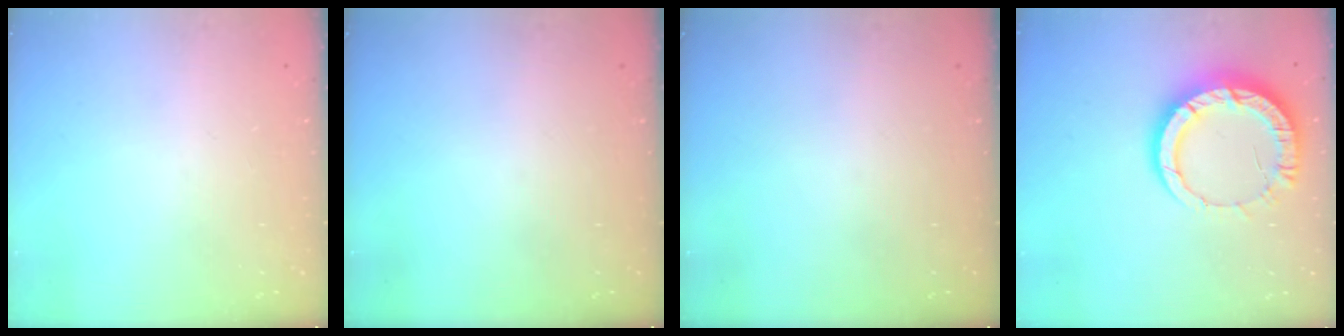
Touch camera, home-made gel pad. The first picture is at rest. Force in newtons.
{"total": 0.0}
{"total": 0.0}
{"total": 13.5, "press": 13.4, "slide": 1.5}